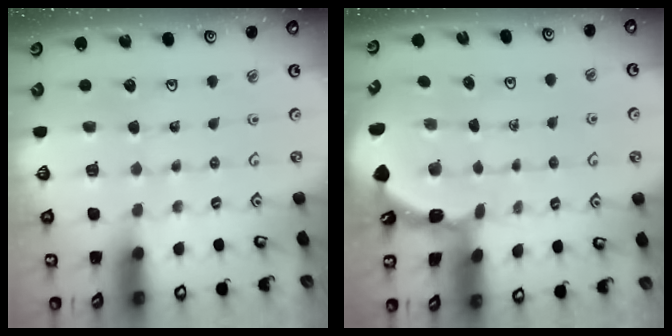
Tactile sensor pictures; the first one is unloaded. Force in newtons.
{"total": 1.5, "press": 1.5, "slide": 0.1}